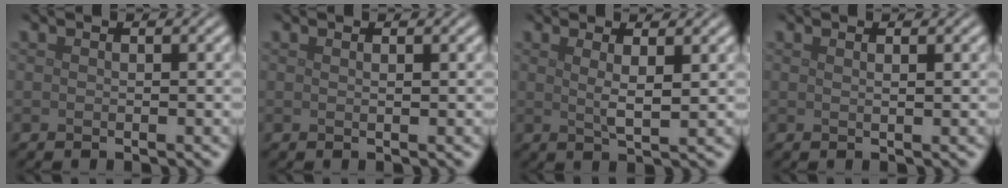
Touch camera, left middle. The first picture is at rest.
{"total": 0.7, "force": [0.4, 0.2, 0.5], "torque": [-0.001, 0.002, 0.002]}
{"total": 2.3, "force": [1.0, 0.5, 2.0], "torque": [-0.035, -0.003, 0.015]}
{"total": 1.0, "force": [0.5, 0.3, 0.7], "torque": [-0.003, 0.001, 0.002]}